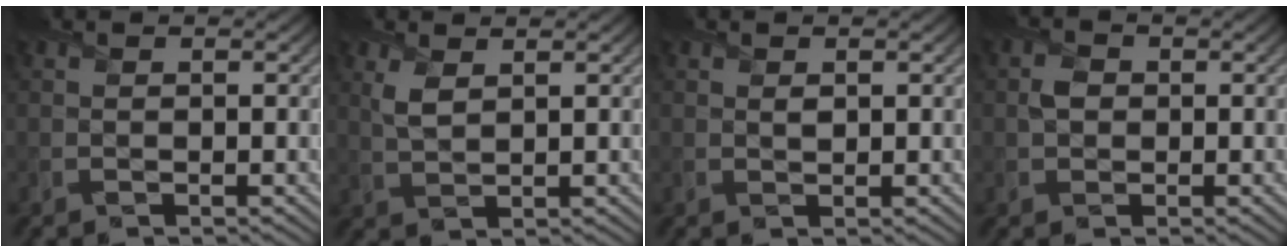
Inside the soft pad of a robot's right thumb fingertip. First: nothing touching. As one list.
[{"total": 2.6, "force": [1.4, 1.2, 1.9], "torque": [-0.052, 0.000, 0.034]}, {"total": 0.8, "force": [0.5, 0.4, 0.5], "torque": [-0.010, -0.001, 0.011]}, {"total": 1.9, "force": [0.0, 1.7, 0.8], "torque": [-0.022, -0.001, -0.005]}]